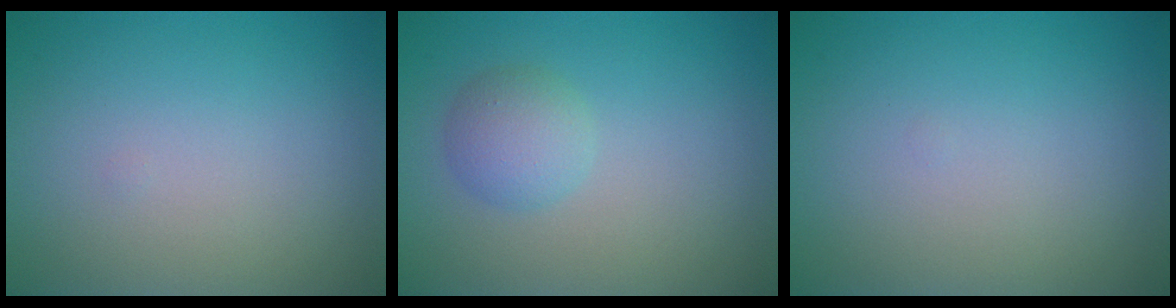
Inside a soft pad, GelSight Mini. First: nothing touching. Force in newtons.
{"total": 2.5, "press": 2.5, "slide": 0.1}
{"total": 0.0}